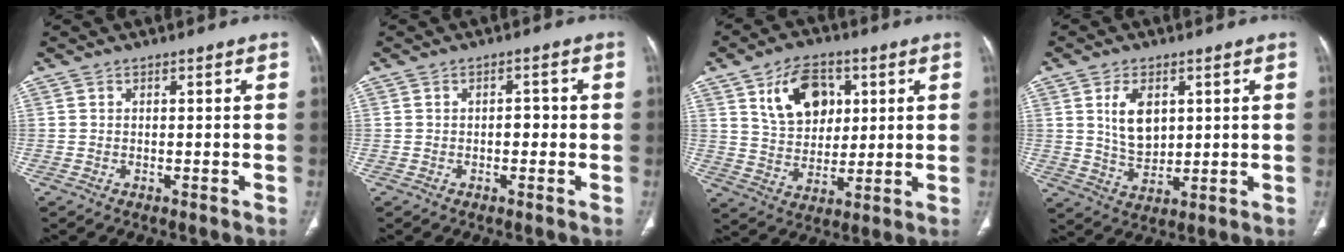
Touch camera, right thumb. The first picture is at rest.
{"total": 2.1, "force": [-0.3, 1.4, 1.6], "torque": [-0.009, 0.005, -0.010]}
{"total": 12.8, "force": [4.8, 8.8, 8.0], "torque": [-0.097, -0.014, 0.091]}
{"total": 8.1, "force": [2.4, 5.0, 5.8], "torque": [-0.086, -0.015, 0.055]}